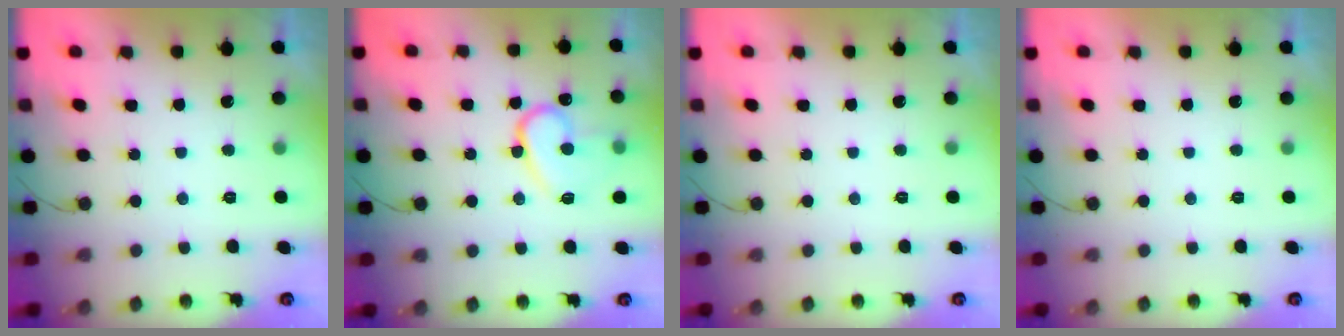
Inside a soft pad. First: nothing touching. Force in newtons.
{"total": 13.7, "press": 13.6, "slide": 1.4}
{"total": 0.0}
{"total": 0.0}